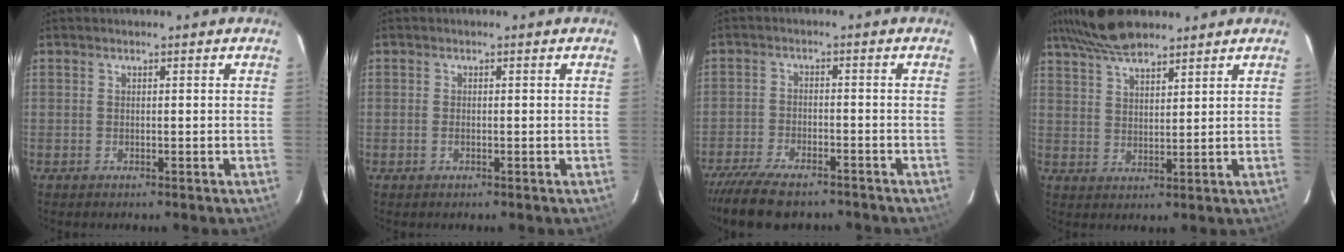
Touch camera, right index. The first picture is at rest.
{"total": 0.9, "force": [-0.4, 0.4, 0.7], "torque": [-0.016, 0.000, -0.008]}
{"total": 12.0, "force": [-10.1, 3.3, 5.6], "torque": [-0.131, -0.031, -0.170]}
{"total": 9.0, "force": [7.5, 2.2, 4.5], "torque": [-0.093, 0.023, 0.140]}